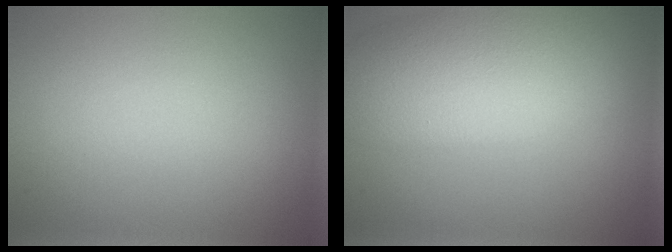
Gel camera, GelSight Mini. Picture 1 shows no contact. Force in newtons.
{"total": 8.8, "press": 8.7, "slide": 0.5}